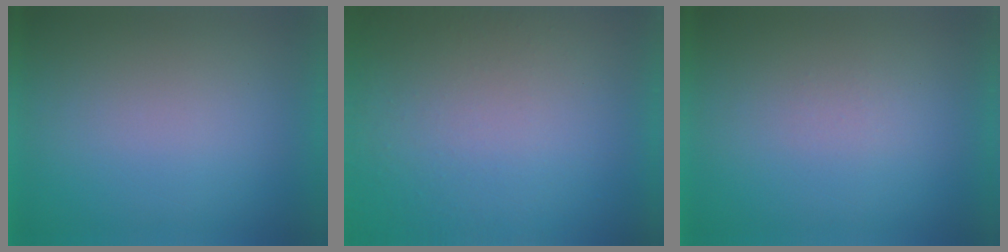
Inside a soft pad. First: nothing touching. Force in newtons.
{"total": 9.8}
{"total": 1.4}